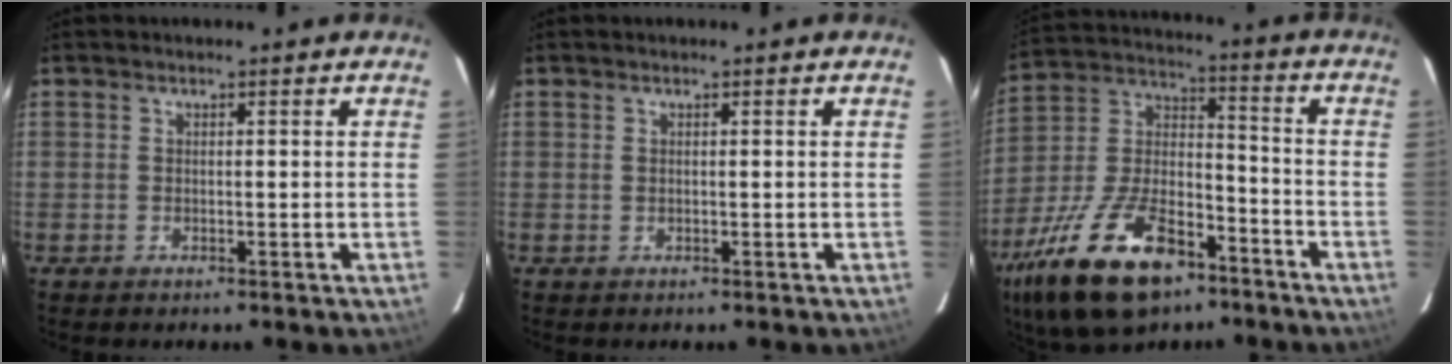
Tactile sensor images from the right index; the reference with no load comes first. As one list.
[{"total": 0.0}, {"total": 23.5, "force": [-14.1, 11.0, 15.2], "torque": [-0.310, -0.005, -0.241]}]